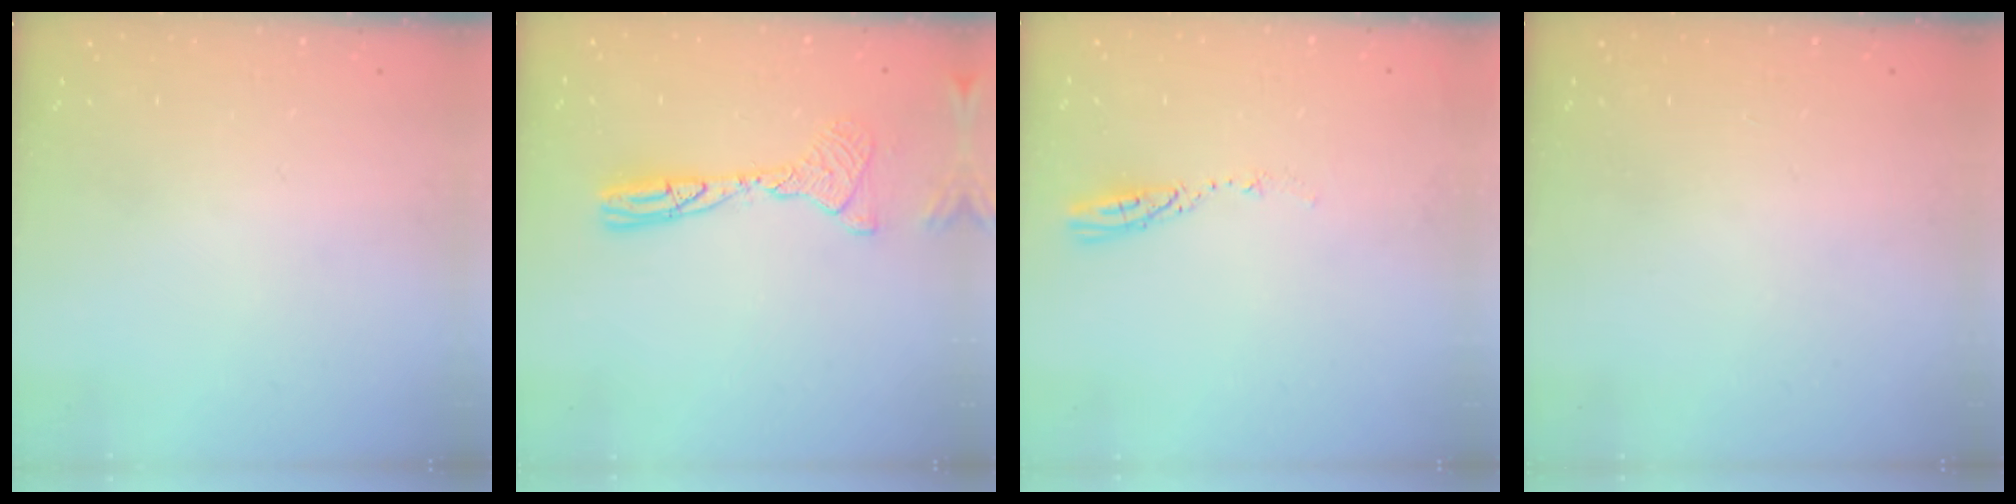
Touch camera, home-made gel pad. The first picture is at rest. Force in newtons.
{"total": 11.9, "press": 11.6, "slide": 2.5}
{"total": 4.0, "press": 3.9, "slide": 0.5}
{"total": 0.0}